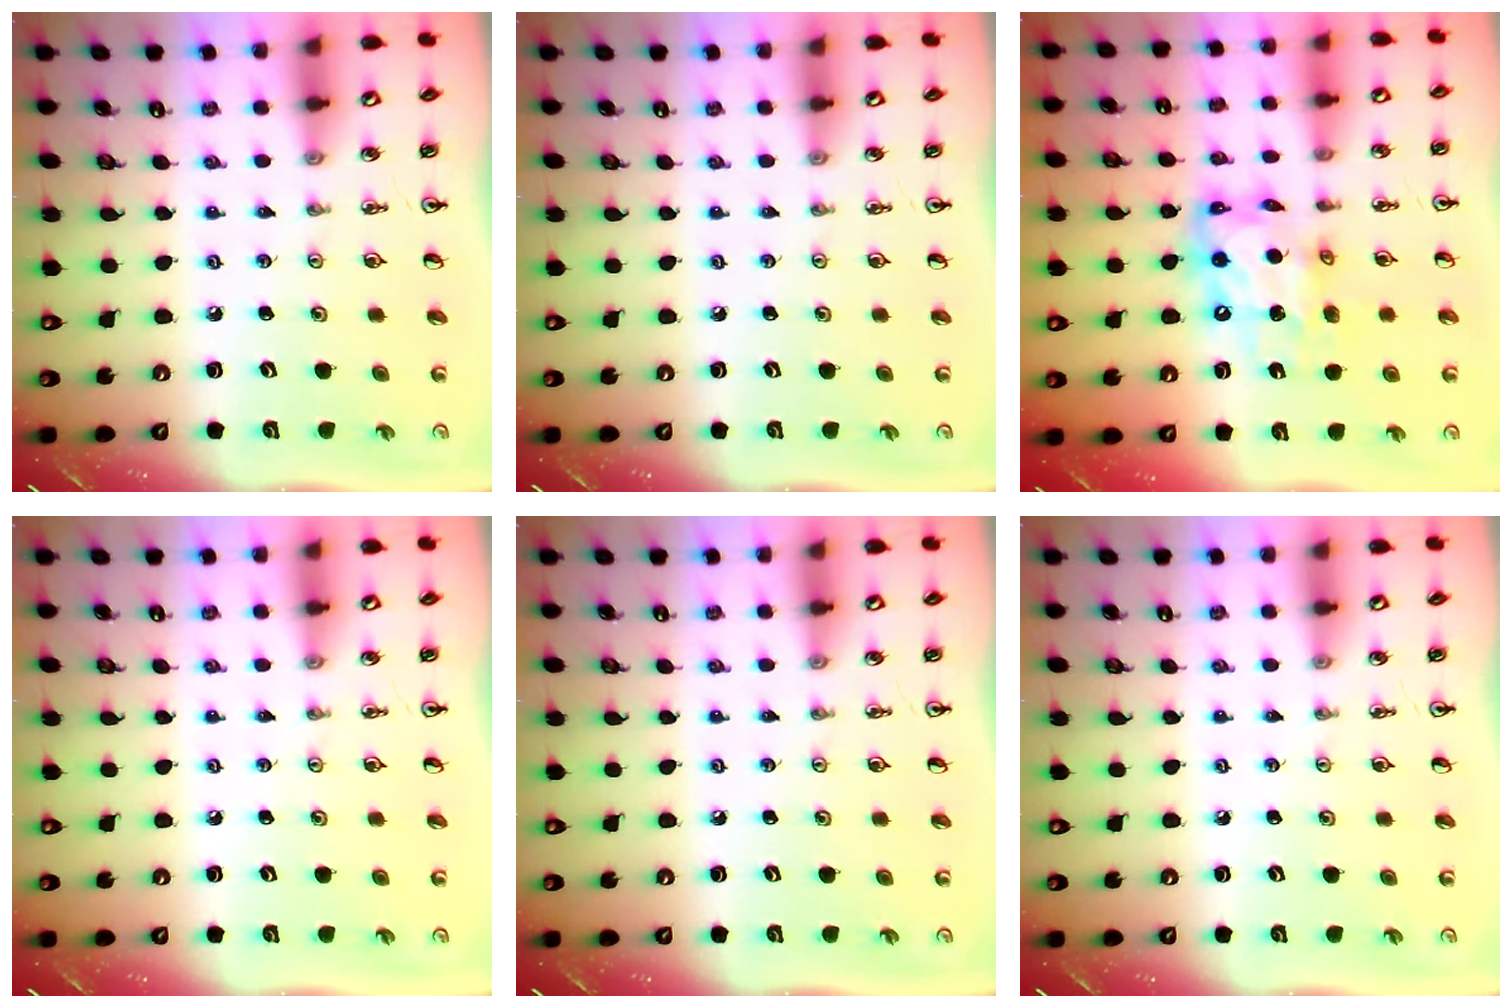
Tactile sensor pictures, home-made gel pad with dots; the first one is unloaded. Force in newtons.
{"total": 0.0}
{"total": 10.9, "press": 10.9, "slide": 0.9}
{"total": 0.0}
{"total": 0.0}
{"total": 0.0}